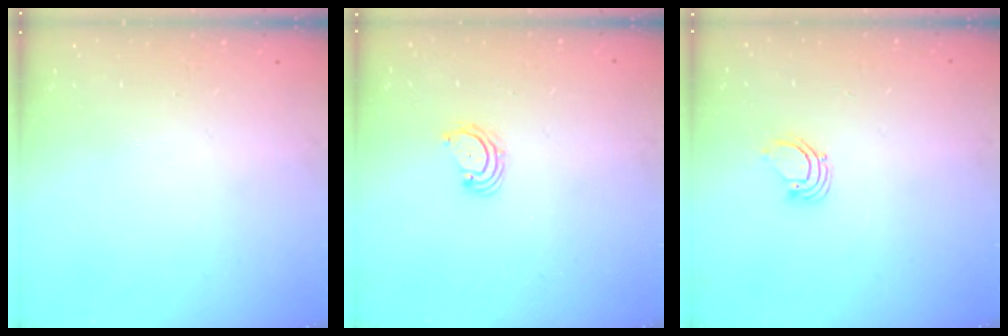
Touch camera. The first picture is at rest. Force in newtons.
{"total": 3.1, "press": 3.1, "slide": 0.3}
{"total": 2.2, "press": 2.2, "slide": 0.2}